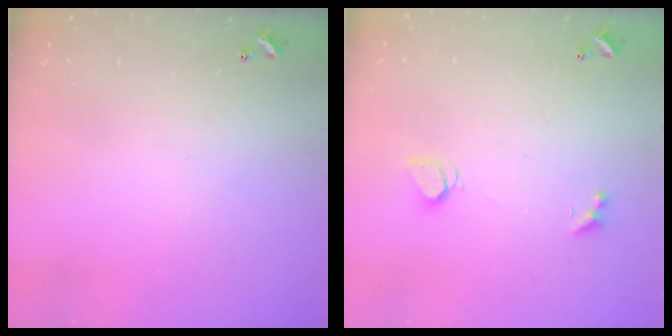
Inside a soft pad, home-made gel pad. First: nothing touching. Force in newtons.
{"total": 1.7, "press": 1.7, "slide": 0.4}